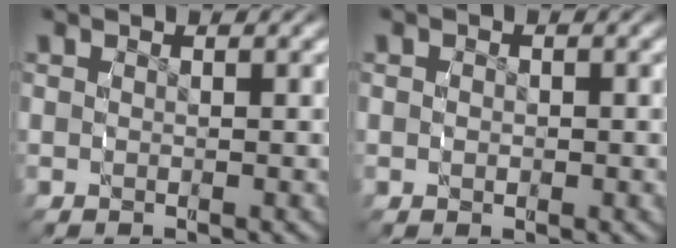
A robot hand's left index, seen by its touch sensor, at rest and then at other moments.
{"total": 0.7, "force": [-0.1, 0.6, 0.3], "torque": [-0.004, -0.001, -0.002]}